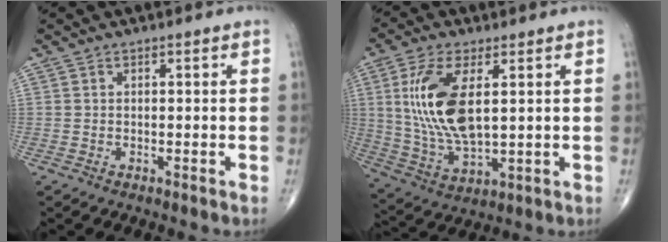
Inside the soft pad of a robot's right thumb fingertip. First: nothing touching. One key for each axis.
{"total": 14.5, "fx": 3.0, "fy": 6.3, "fz": 12.7, "tx": -0.266, "ty": -0.016, "tz": 0.069}